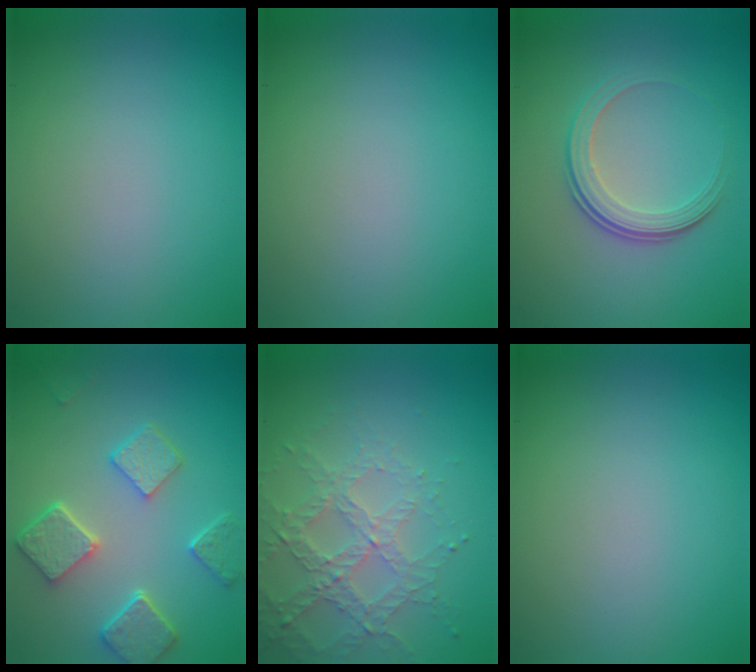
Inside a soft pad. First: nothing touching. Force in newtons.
{"total": 0.0}
{"total": 3.7, "press": 2.6, "slide": 2.6}
{"total": 5.2, "press": 4.1, "slide": 3.2}
{"total": 3.2, "press": 3.2, "slide": 0.5}
{"total": 0.0}